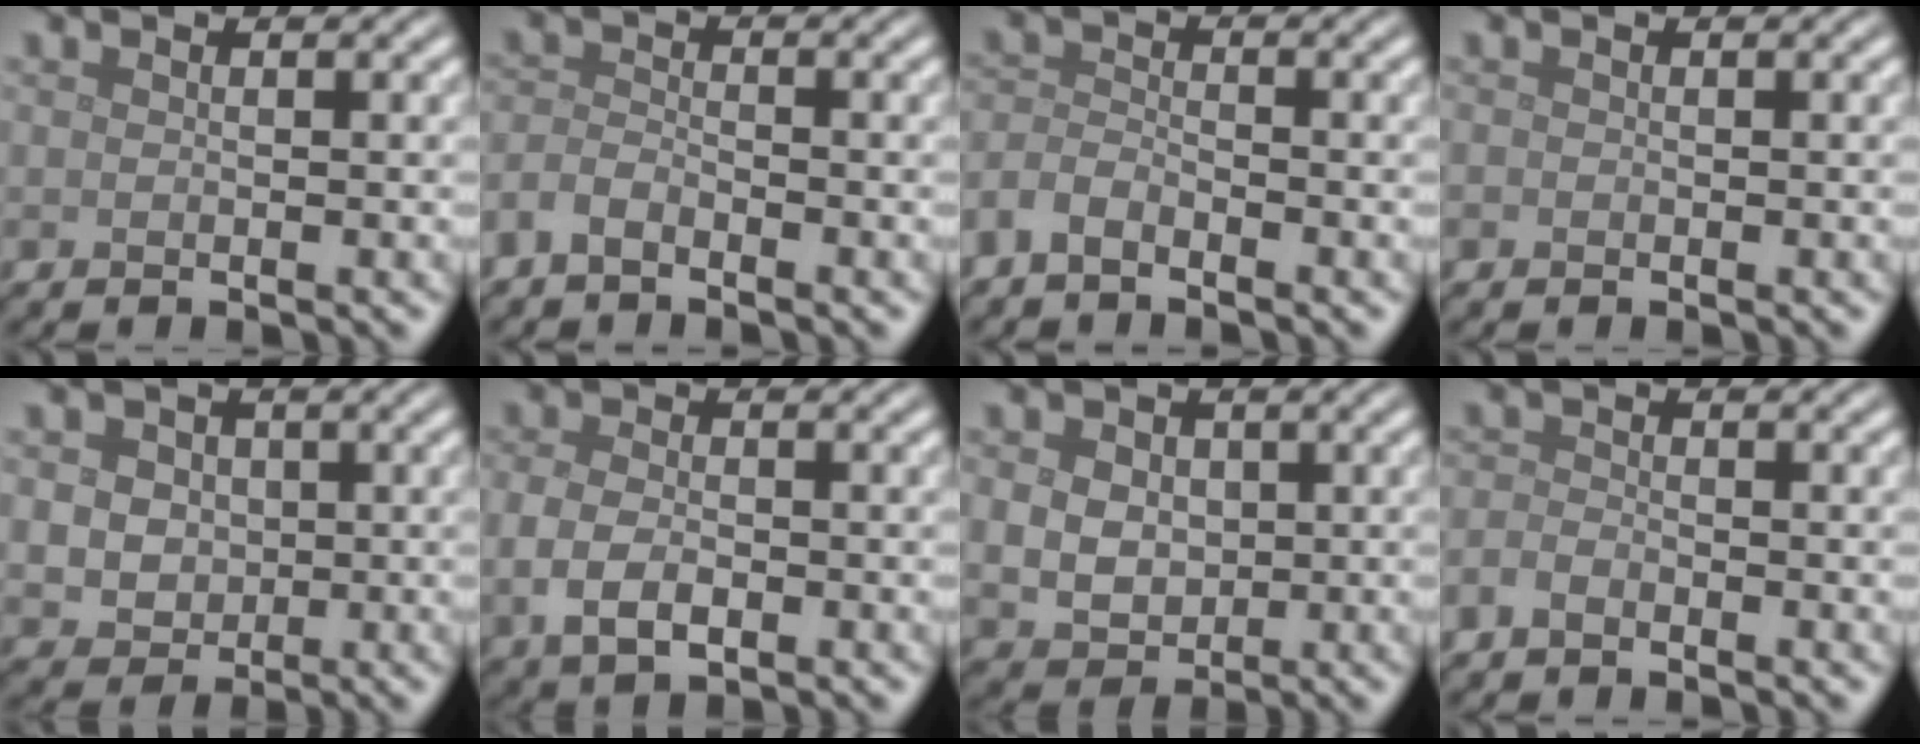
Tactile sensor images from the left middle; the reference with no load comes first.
{"total": 2.0, "force": [-1.6, 0.7, 1.0], "torque": [-0.024, 0.002, -0.039]}
{"total": 2.3, "force": [-1.8, 0.8, 1.2], "torque": [-0.026, 0.002, -0.046]}
{"total": 0.0}
{"total": 5.5, "force": [1.0, 4.6, 2.7], "torque": [-0.045, 0.022, 0.006]}
{"total": 3.4, "force": [-0.8, 2.1, 2.6], "torque": [-0.058, -0.007, -0.014]}
{"total": 5.2, "force": [0.9, 4.3, 2.9], "torque": [-0.050, 0.016, 0.001]}
{"total": 1.3, "force": [-1.0, 0.6, 0.7], "torque": [-0.014, 0.001, -0.024]}